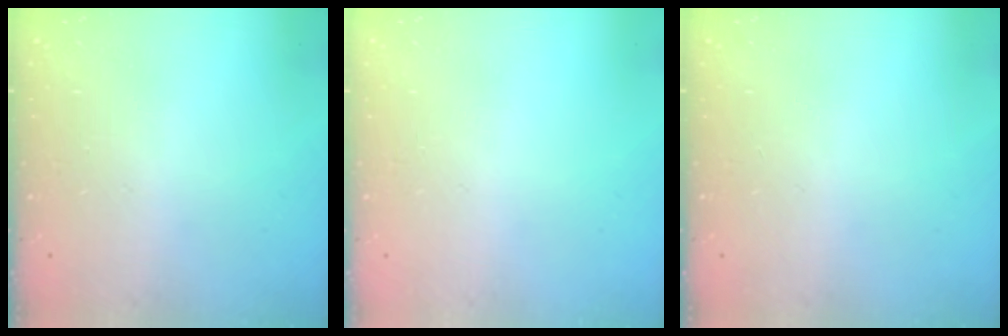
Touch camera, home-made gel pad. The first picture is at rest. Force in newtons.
{"total": 0.0}
{"total": 0.0}